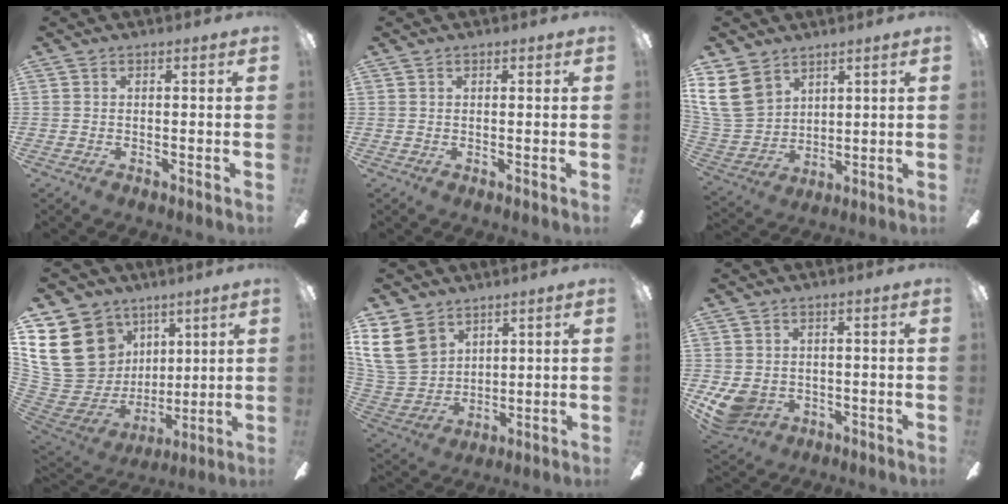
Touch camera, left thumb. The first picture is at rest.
{"total": 0.7, "force": [0.4, 0.6, 0.0], "torque": [0.008, 0.000, 0.006]}
{"total": 13.9, "force": [7.2, 10.1, 6.3], "torque": [-0.158, -0.020, 0.141]}
{"total": 23.6, "force": [8.5, 19.1, 10.9], "torque": [-0.223, -0.052, 0.193]}
{"total": 15.4, "force": [7.5, 11.5, 7.0], "torque": [-0.179, -0.024, 0.148]}
{"total": 8.1, "force": [-2.2, 6.6, 4.1], "torque": [-0.092, 0.008, -0.041]}